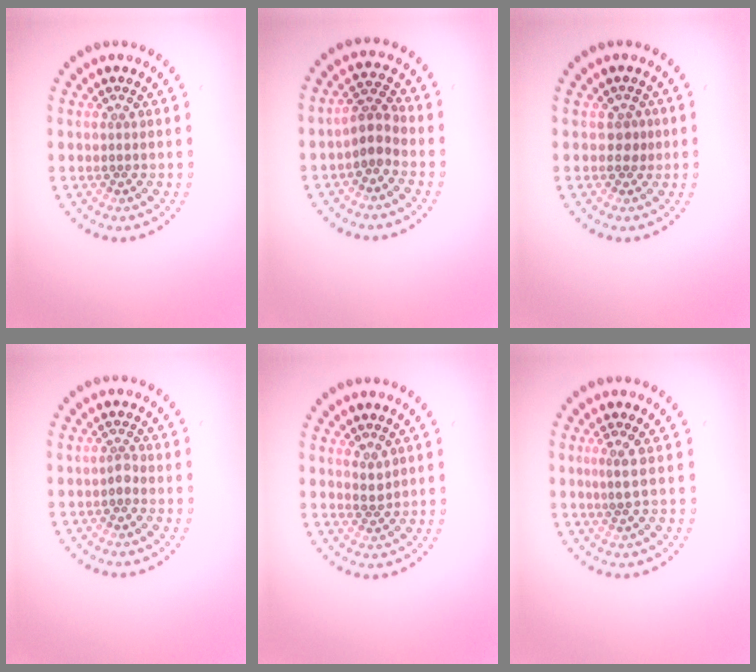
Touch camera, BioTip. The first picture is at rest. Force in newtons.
{"total": 2.3, "press": 1.9, "slide": 1.2}
{"total": 1.2, "press": 1.0, "slide": 0.7}
{"total": 0.9, "press": 0.7, "slide": 0.6}
{"total": 1.1, "press": 0.9, "slide": 0.6}
{"total": 1.5, "press": 1.0, "slide": 1.1}